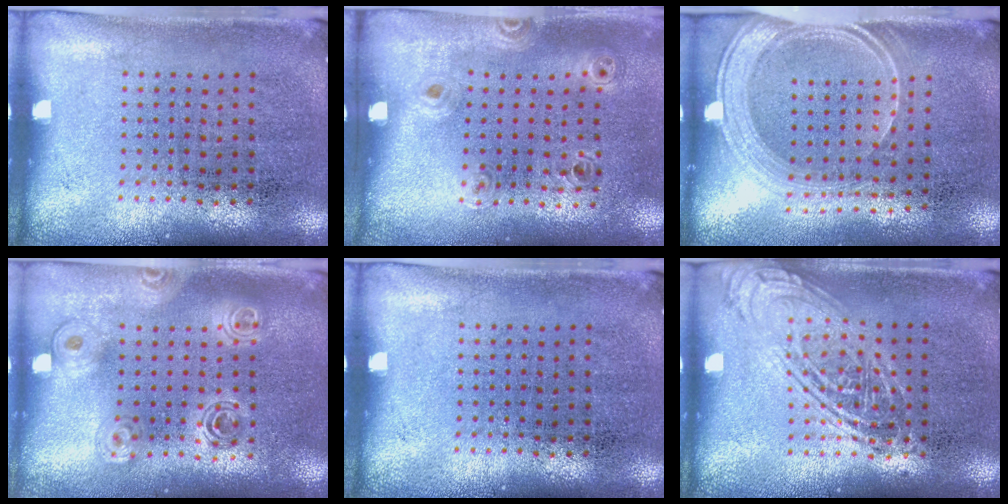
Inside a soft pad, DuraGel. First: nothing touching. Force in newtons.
{"total": 0.9, "press": 0.8, "slide": 0.3}
{"total": 2.0, "press": 1.7, "slide": 1.1}
{"total": 1.7, "press": 1.5, "slide": 0.8}
{"total": 0.0}
{"total": 2.4, "press": 2.4, "slide": 0.2}